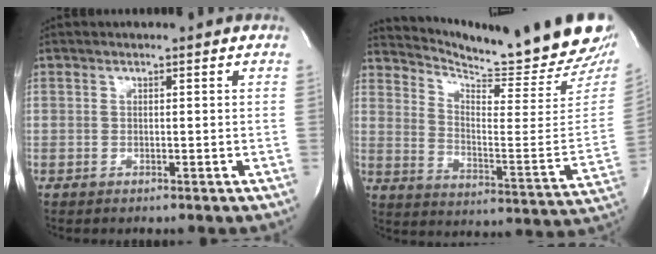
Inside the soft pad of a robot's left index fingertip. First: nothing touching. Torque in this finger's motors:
{"motor_torque": [-0.05, -0.05, 0.15, 0.04]}